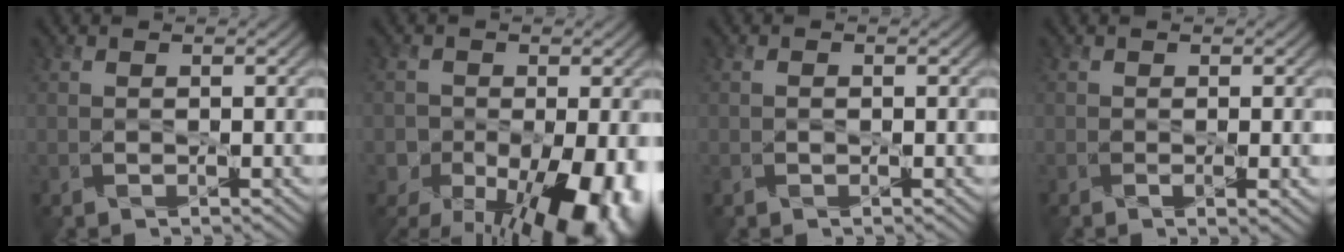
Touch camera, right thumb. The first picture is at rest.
{"total": 17.1, "force": [-7.7, 10.4, 11.3], "torque": [-0.172, -0.037, -0.091]}
{"total": 0.6, "force": [-0.1, 0.4, 0.4], "torque": [-0.009, -0.001, -0.001]}
{"total": 1.6, "force": [-0.5, 0.7, 1.4], "torque": [-0.027, -0.010, -0.005]}